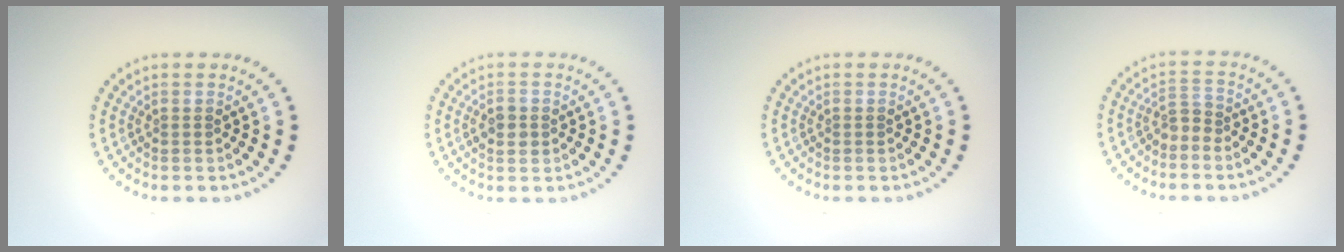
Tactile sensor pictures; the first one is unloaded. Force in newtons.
{"total": 2.2, "press": 2.2, "slide": 0.2}
{"total": 0.0}
{"total": 1.8, "press": 1.2, "slide": 1.3}